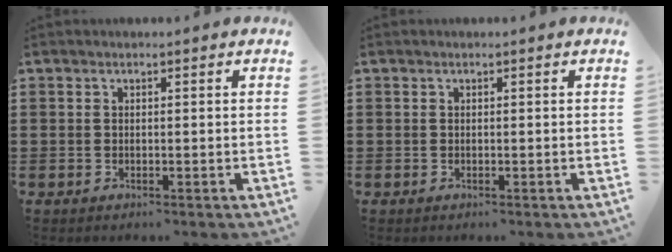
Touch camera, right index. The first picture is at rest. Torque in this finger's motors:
{"motor_torque": [0.00, 0.00, 0.00, 0.00]}